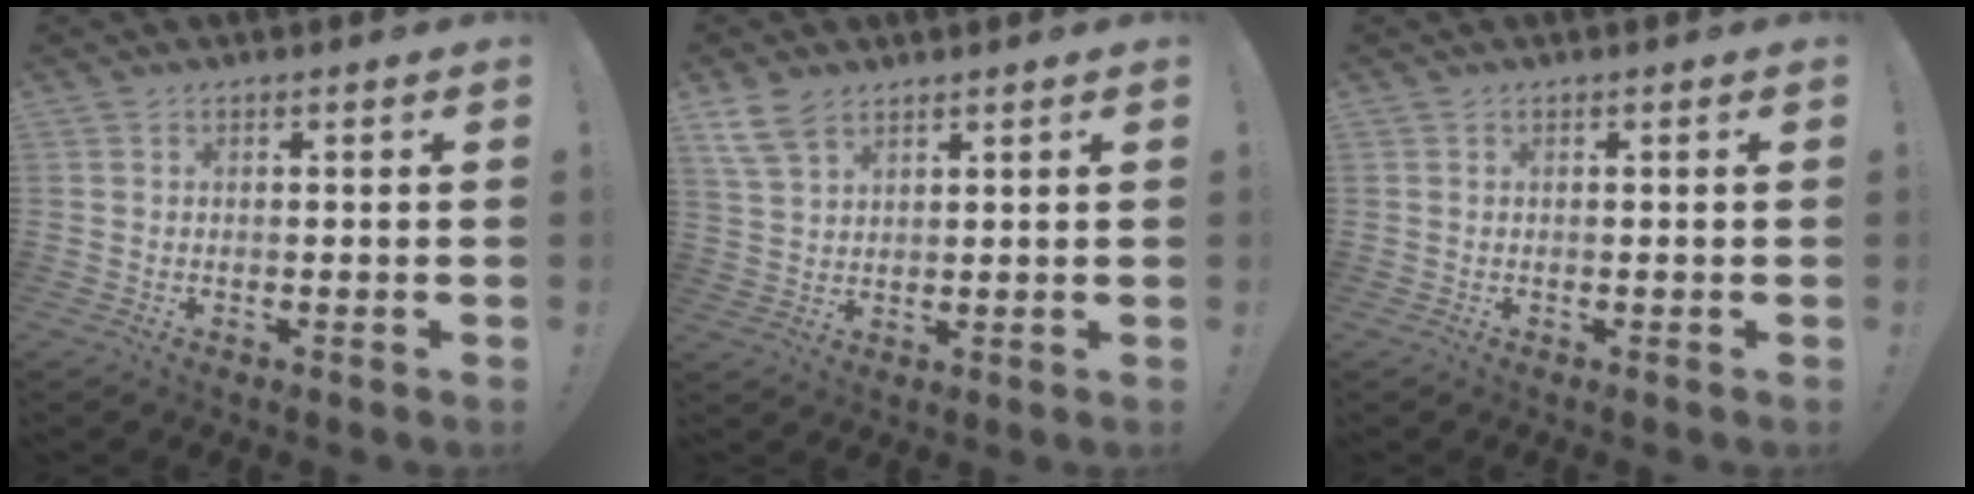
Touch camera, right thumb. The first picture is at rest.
{"total": 7.6, "force": [5.3, 3.8, 3.9], "torque": [-0.079, -0.015, 0.105]}
{"total": 0.0}